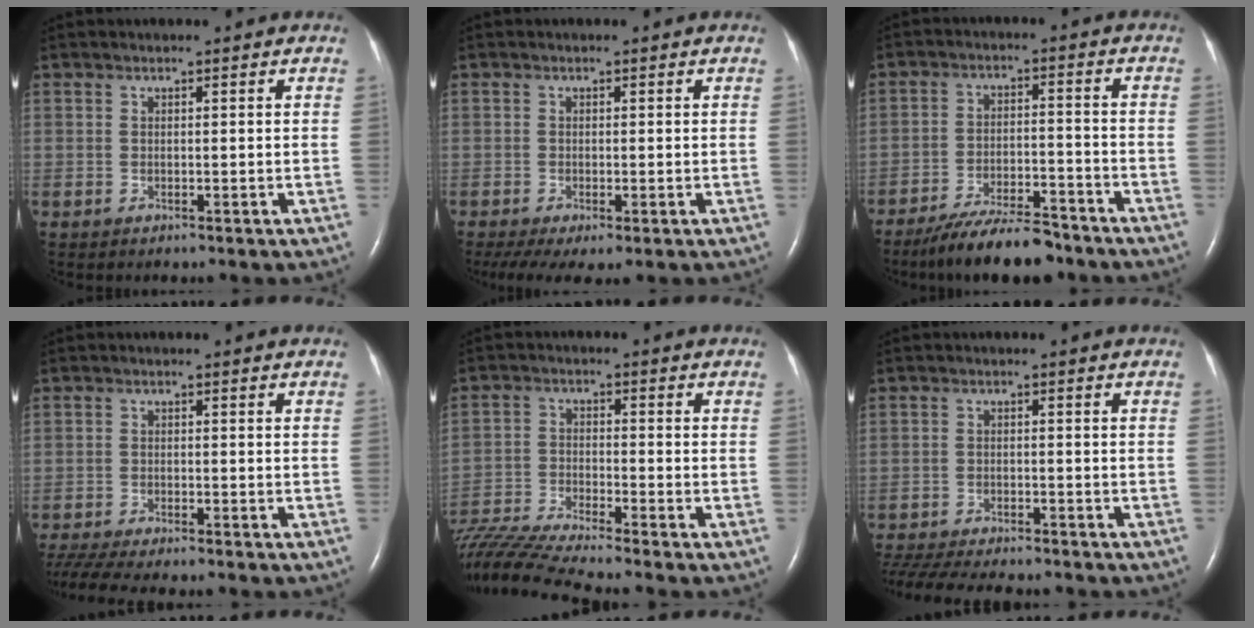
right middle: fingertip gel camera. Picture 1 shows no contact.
{"total": 5.7, "force": [-3.3, 1.6, 4.4], "torque": [-0.076, -0.021, -0.059]}
{"total": 11.0, "force": [-9.5, 2.0, 5.2], "torque": [-0.087, -0.011, -0.157]}
{"total": 9.3, "force": [-8.1, 0.1, 4.4], "torque": [-0.069, -0.017, -0.131]}
{"total": 10.5, "force": [-9.4, -1.9, 4.2], "torque": [-0.074, -0.025, -0.170]}
{"total": 14.7, "force": [-13.0, 2.8, 6.4], "torque": [-0.142, -0.024, -0.189]}